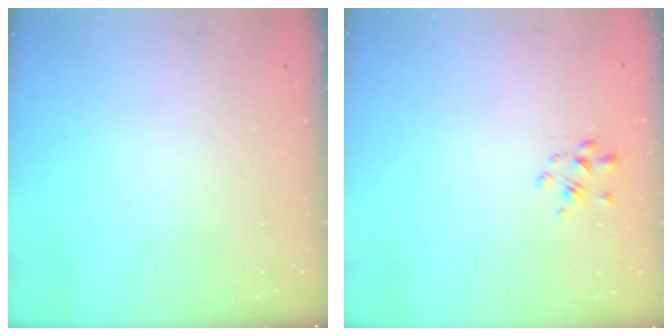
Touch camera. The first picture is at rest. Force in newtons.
{"total": 1.7, "press": 1.5, "slide": 0.7}